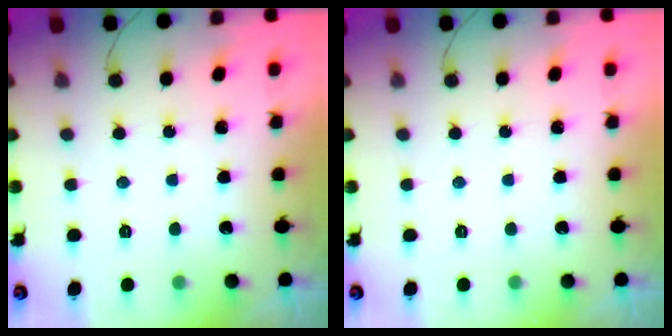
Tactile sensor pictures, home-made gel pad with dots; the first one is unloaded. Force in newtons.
{"total": 0.0}